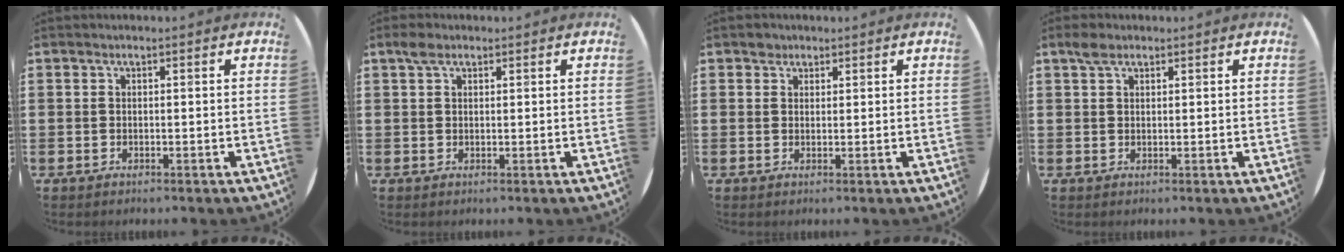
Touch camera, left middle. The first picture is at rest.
{"total": 1.8, "force": [1.2, 1.0, 0.8], "torque": [-0.011, 0.002, 0.021]}
{"total": 1.4, "force": [1.2, 0.8, 0.1], "torque": [0.005, -0.001, 0.022]}
{"total": 2.1, "force": [1.5, 1.1, 0.9], "torque": [-0.012, 0.002, 0.027]}